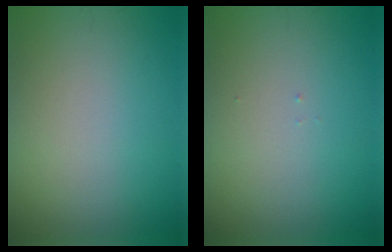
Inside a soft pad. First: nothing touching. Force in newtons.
{"total": 0.0}